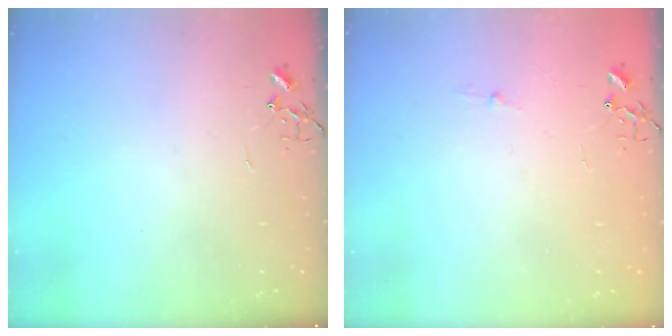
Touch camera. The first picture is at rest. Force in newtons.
{"total": 2.6, "press": 2.5, "slide": 0.4}